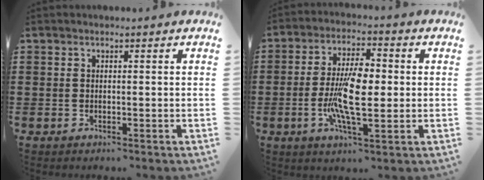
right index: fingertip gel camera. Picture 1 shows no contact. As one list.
[{"total": 9.8, "force": [-0.7, 3.7, 9.0], "torque": [-0.186, 0.000, -0.017]}]